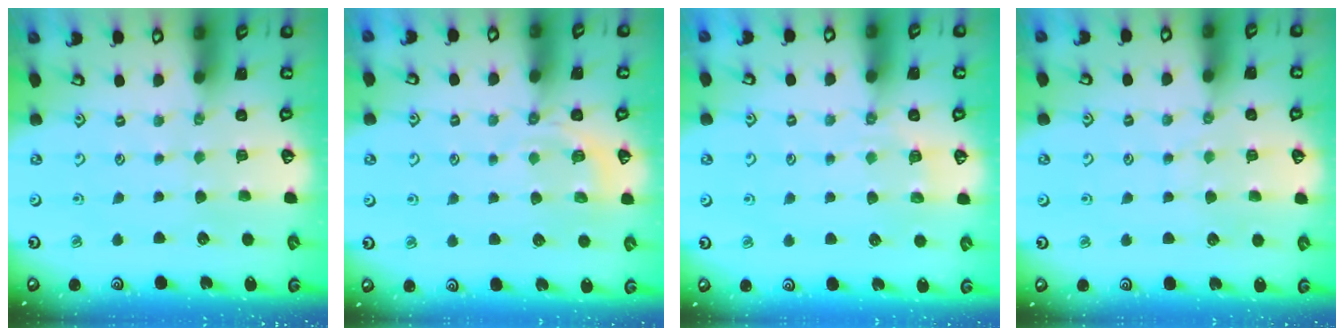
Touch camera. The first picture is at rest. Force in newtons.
{"total": 4.8, "press": 4.5, "slide": 1.7}
{"total": 3.9, "press": 3.7, "slide": 1.2}
{"total": 4.5, "press": 4.5, "slide": 0.6}